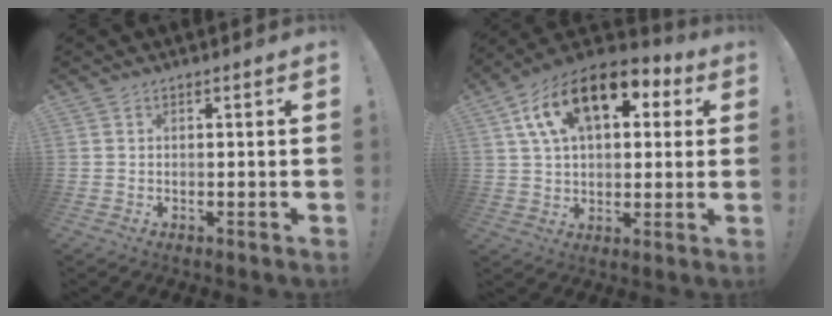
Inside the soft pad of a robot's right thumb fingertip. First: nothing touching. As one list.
[{"total": 18.3, "force": [7.9, 10.3, 12.9], "torque": [-0.211, -0.021, 0.141]}]